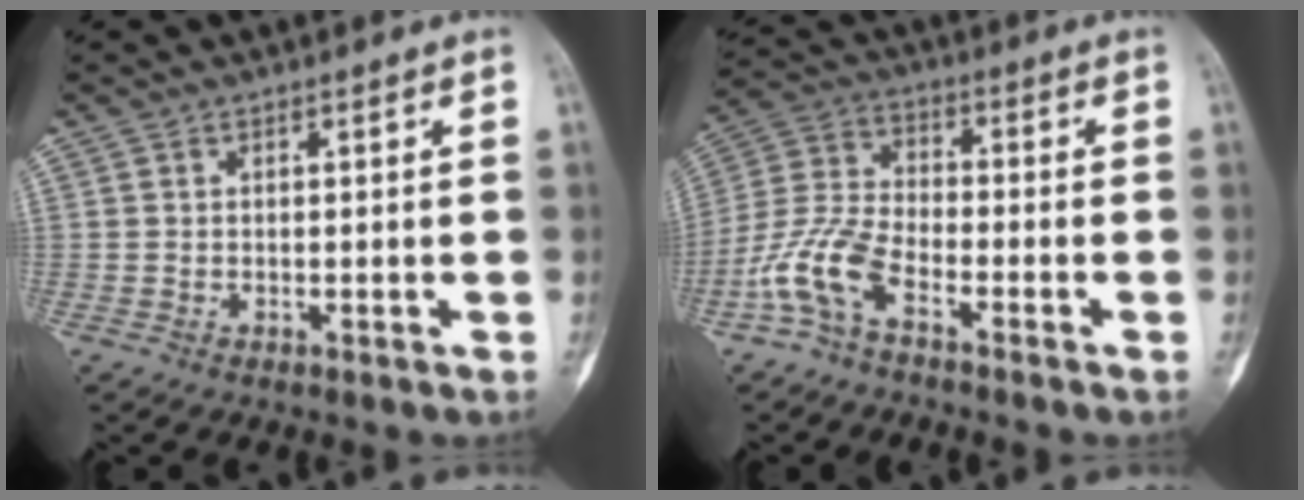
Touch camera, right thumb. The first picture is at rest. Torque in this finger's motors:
{"motor_torque": [0.10, 0.07, 0.04, -0.05, 0.08]}